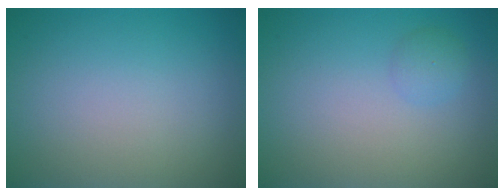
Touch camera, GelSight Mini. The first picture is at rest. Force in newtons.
{"total": 1.4, "press": 1.4, "slide": 0.1}